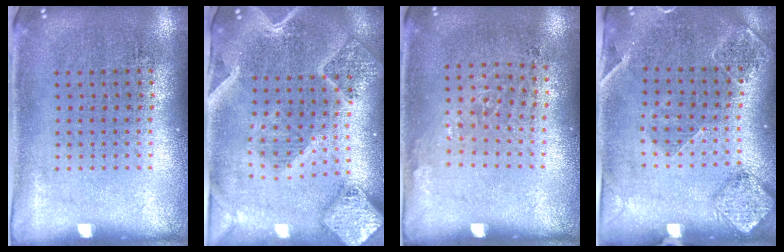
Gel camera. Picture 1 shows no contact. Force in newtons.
{"total": 2.9, "press": 2.5, "slide": 1.4}
{"total": 1.0, "press": 0.8, "slide": 0.6}
{"total": 1.6, "press": 1.5, "slide": 0.3}